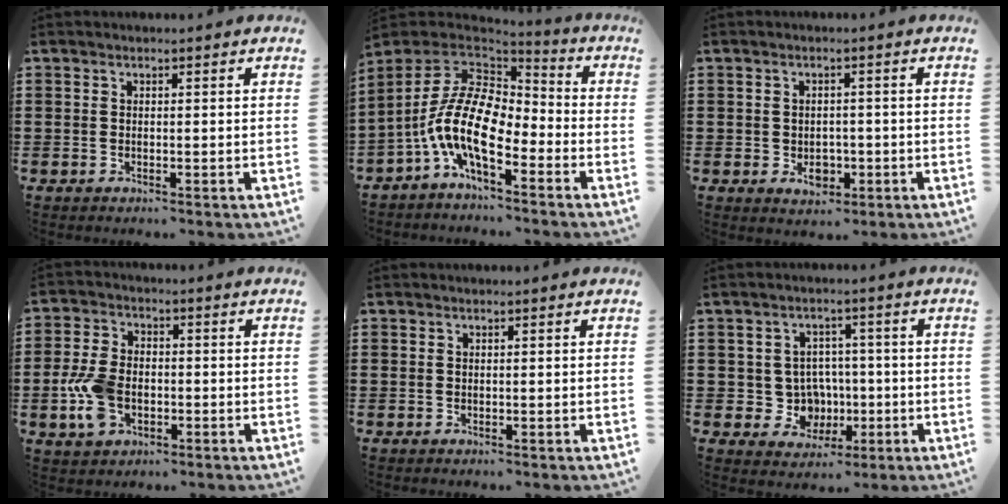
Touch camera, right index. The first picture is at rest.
{"total": 13.8, "force": [-4.5, 6.5, 11.3], "torque": [-0.261, -0.001, -0.094]}
{"total": 3.1, "force": [-0.9, 2.1, 2.0], "torque": [-0.031, -0.002, -0.019]}
{"total": 7.6, "force": [-1.9, 4.7, 5.7], "torque": [-0.139, 0.001, -0.040]}
{"total": 0.0}
{"total": 6.1, "force": [-0.4, 5.8, 1.7], "torque": [-0.040, 0.004, -0.005]}